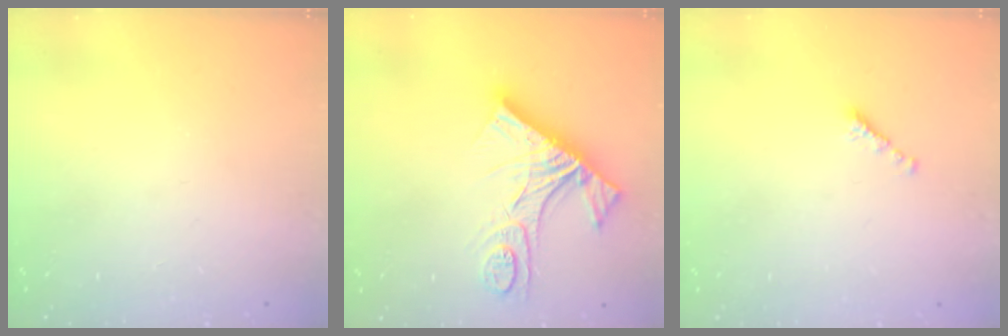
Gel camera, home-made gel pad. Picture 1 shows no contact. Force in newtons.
{"total": 17.9, "press": 17.8, "slide": 2.0}
{"total": 0.0}